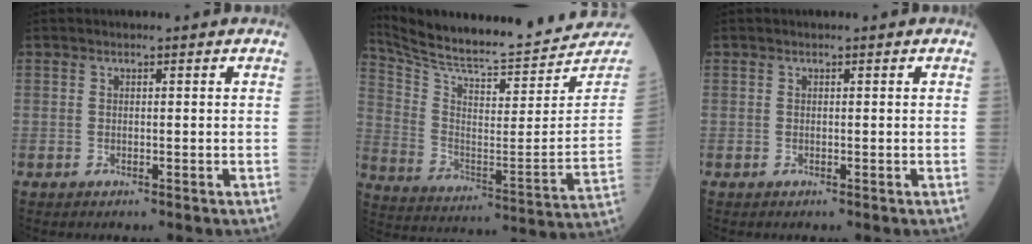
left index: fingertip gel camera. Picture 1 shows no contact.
{"total": 24.9, "force": [23.8, 0.2, 7.0], "torque": [-0.140, -0.109, 0.340]}
{"total": 0.0}